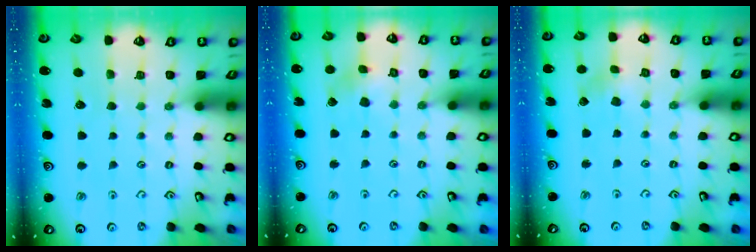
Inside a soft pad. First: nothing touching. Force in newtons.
{"total": 4.3, "press": 4.3, "slide": 0.5}
{"total": 1.9, "press": 1.9, "slide": 0.2}